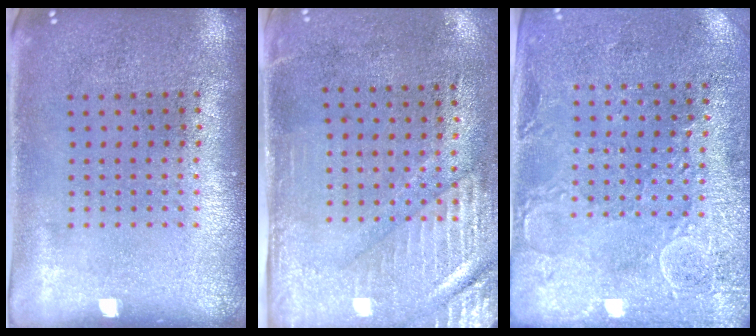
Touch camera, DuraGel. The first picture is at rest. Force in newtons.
{"total": 2.9, "press": 2.5, "slide": 1.5}
{"total": 2.7, "press": 2.5, "slide": 0.9}